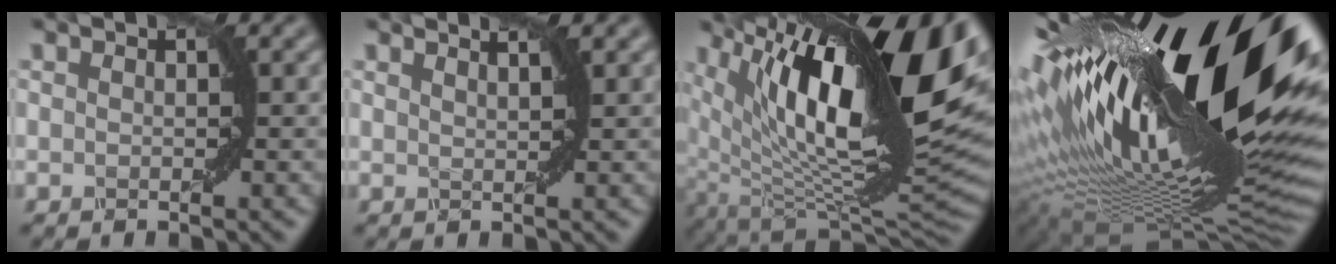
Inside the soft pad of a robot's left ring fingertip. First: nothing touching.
{"total": 2.7, "force": [1.9, 0.9, 1.6], "torque": [0.003, 0.010, 0.002]}
{"total": 19.1, "force": [6.2, 7.3, 16.5], "torque": [-0.255, 0.018, 0.118]}
{"total": 21.4, "force": [4.9, 7.7, 19.4], "torque": [-0.332, -0.017, 0.090]}